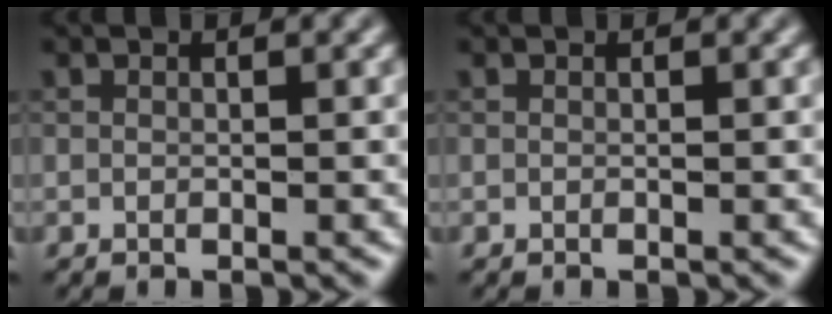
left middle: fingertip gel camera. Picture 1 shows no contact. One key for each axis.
{"total": 0.0}